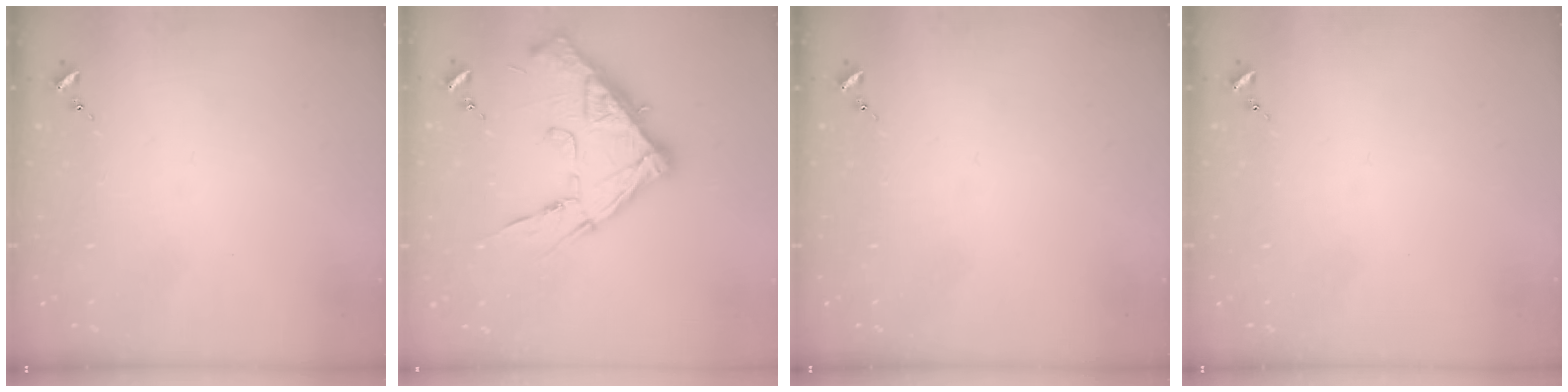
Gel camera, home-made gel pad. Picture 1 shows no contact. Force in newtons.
{"total": 15.4, "press": 15.4, "slide": 0.4}
{"total": 0.0}
{"total": 0.0}